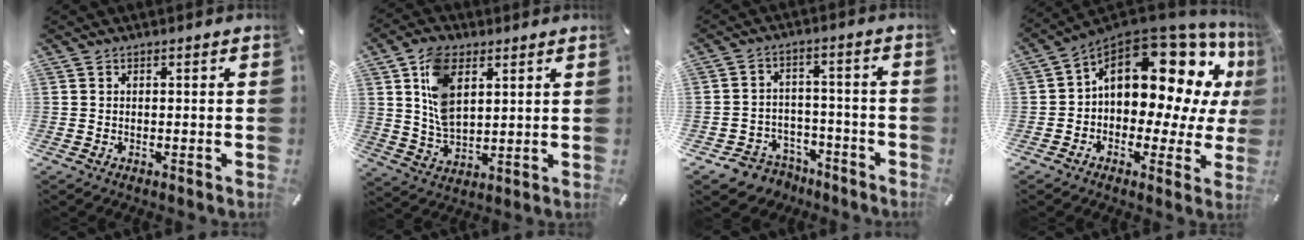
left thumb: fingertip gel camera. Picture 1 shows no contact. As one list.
[{"total": 10.8, "force": [4.0, 6.5, 7.6], "torque": [-0.170, 0.000, 0.074]}, {"total": 5.9, "force": [-3.8, 4.5, 0.8], "torque": [-0.015, 0.024, -0.071]}, {"total": 17.7, "force": [7.3, 10.2, 12.4], "torque": [-0.179, -0.054, 0.121]}]